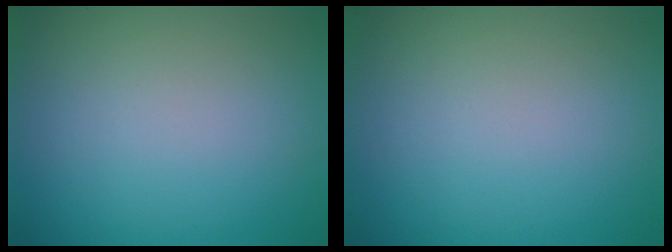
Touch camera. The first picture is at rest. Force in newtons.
{"total": 0.0}